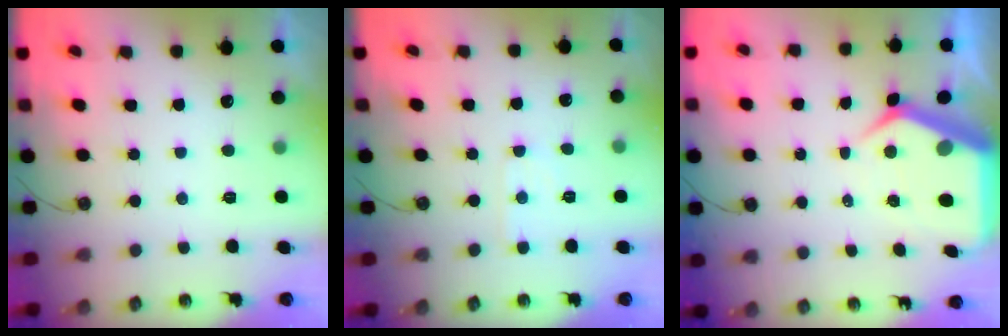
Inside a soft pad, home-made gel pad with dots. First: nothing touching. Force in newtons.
{"total": 4.5, "press": 4.4, "slide": 0.7}
{"total": 10.0, "press": 9.9, "slide": 1.0}